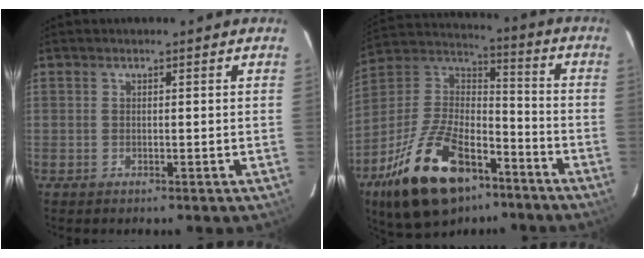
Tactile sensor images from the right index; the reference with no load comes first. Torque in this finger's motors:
{"motor_torque": [1.26, -0.88, 1.05, 0.21]}